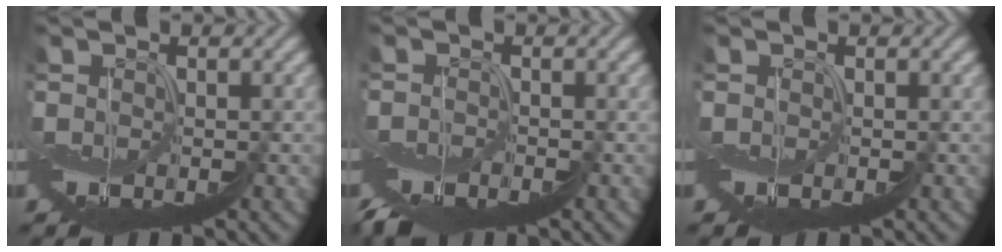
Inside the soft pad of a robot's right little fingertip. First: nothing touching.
{"total": 4.4, "force": [-4.3, -0.5, -0.4], "torque": [-0.003, 0.004, -0.081]}
{"total": 0.0}